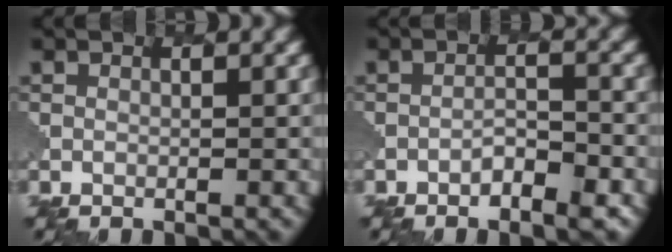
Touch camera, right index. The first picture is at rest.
{"total": 2.8, "force": [-1.8, 0.8, 2.0], "torque": [-0.035, 0.005, -0.034]}